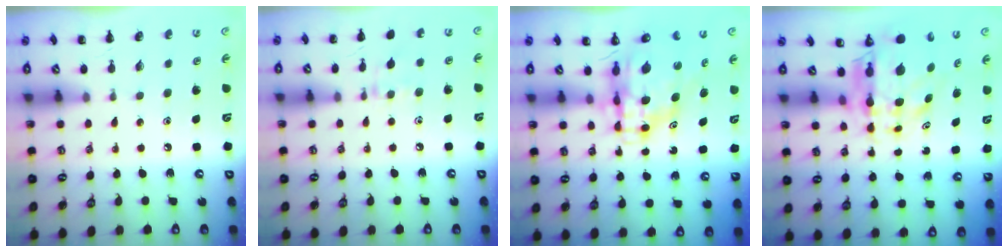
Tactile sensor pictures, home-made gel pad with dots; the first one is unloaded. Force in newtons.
{"total": 6.8, "press": 6.6, "slide": 1.6}
{"total": 10.4, "press": 9.8, "slide": 3.4}
{"total": 9.2, "press": 8.7, "slide": 3.0}